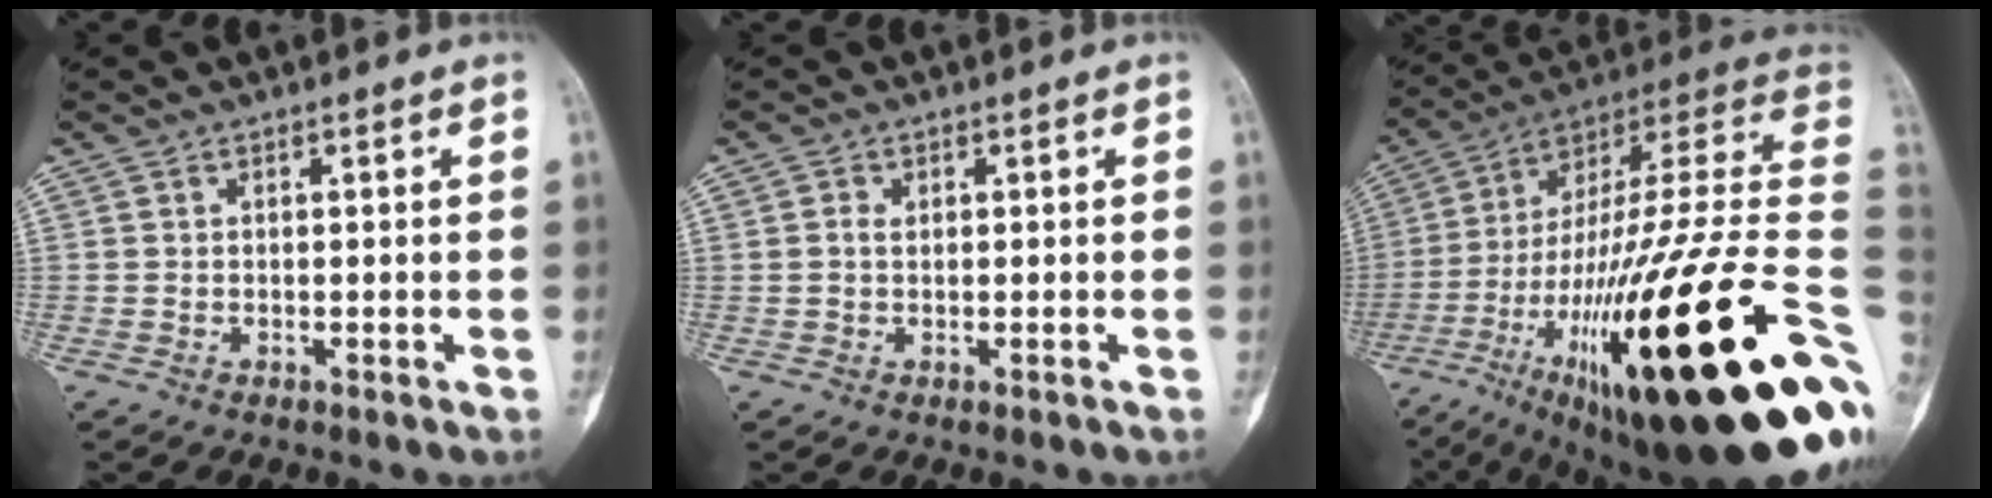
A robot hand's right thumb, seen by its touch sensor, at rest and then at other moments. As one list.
[{"total": 1.2, "force": [0.1, 0.9, 0.8], "torque": [-0.017, 0.005, 0.005]}, {"total": 43.1, "force": [-11.6, 9.3, 40.4], "torque": [-0.562, 0.065, -0.187]}]